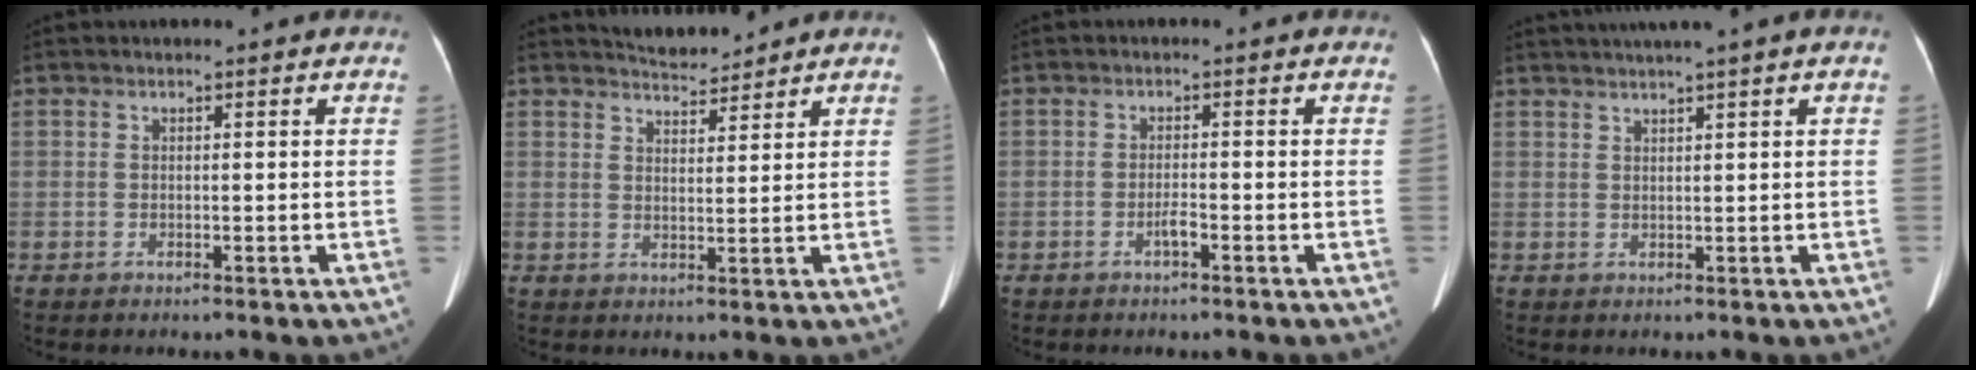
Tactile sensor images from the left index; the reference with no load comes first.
{"total": 4.0, "force": [4.0, 0.4, 0.3], "torque": [-0.009, 0.006, 0.065]}
{"total": 1.5, "force": [-1.0, 0.1, 1.1], "torque": [-0.024, 0.000, -0.015]}
{"total": 4.6, "force": [3.3, -1.0, 3.0], "torque": [-0.046, 0.022, 0.056]}